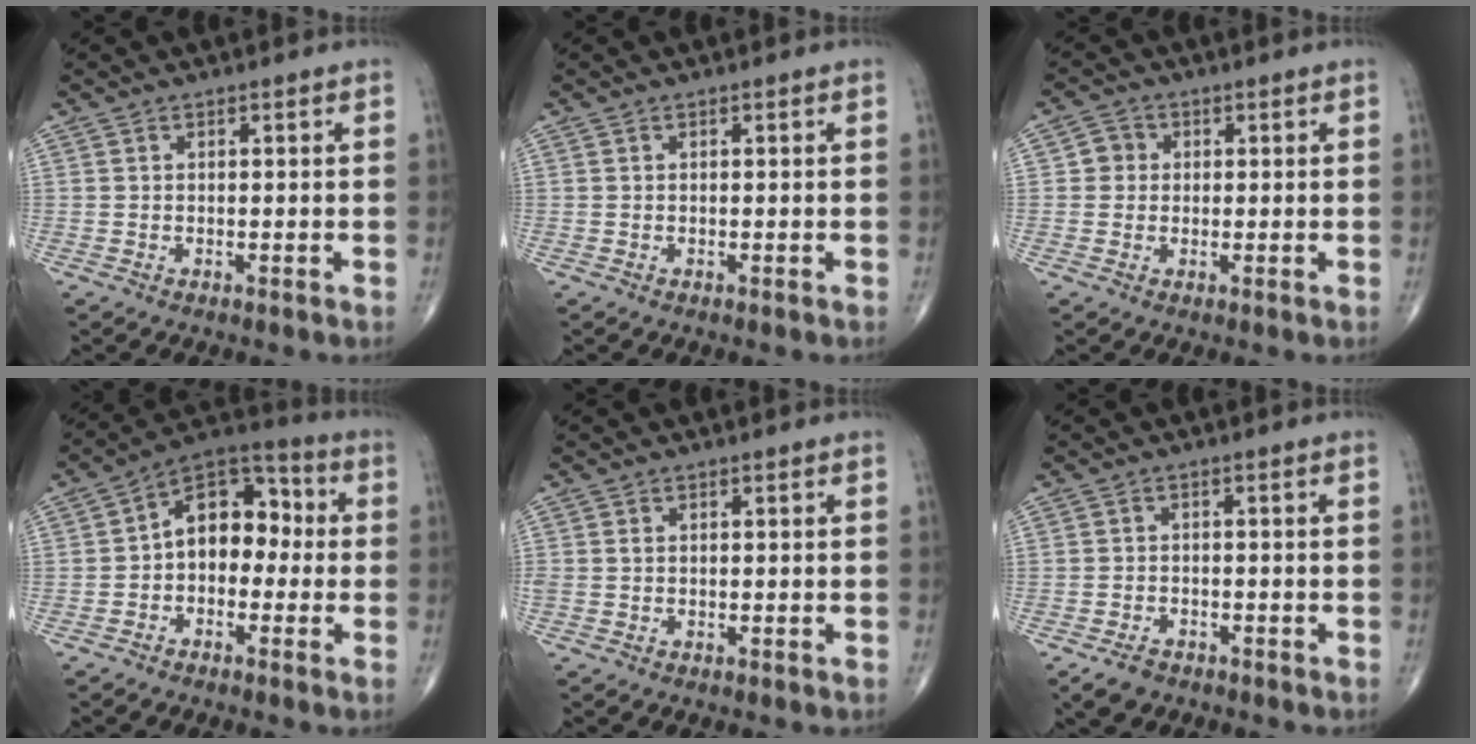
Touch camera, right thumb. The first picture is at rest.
{"total": 0.0}
{"total": 3.2, "force": [0.3, 3.0, 0.8], "torque": [0.008, 0.006, 0.000]}
{"total": 10.1, "force": [-0.8, 7.1, 7.2], "torque": [-0.074, 0.044, -0.034]}
{"total": 0.7, "force": [0.1, 0.6, 0.4], "torque": [-0.009, 0.002, 0.003]}
{"total": 3.6, "force": [-2.5, 2.2, 1.4], "torque": [-0.023, 0.006, -0.039]}